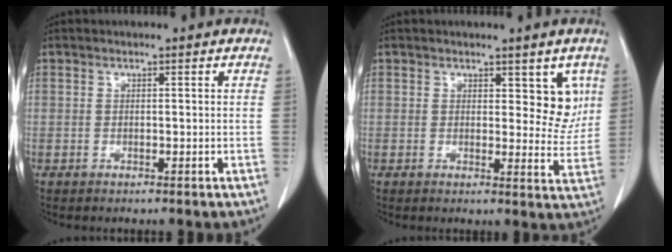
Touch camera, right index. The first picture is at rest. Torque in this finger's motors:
{"motor_torque": [-0.04, 0.23, 0.04, 0.00]}